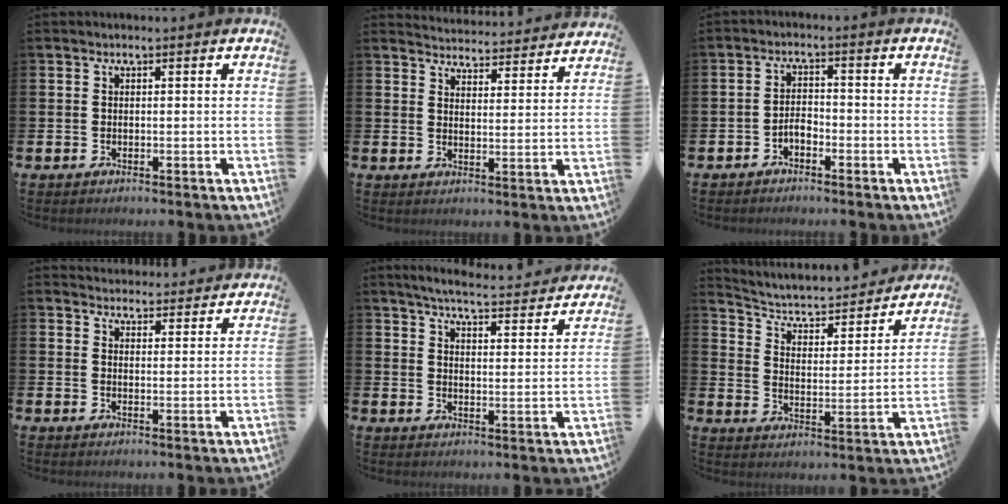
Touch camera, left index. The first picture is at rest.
{"total": 4.5, "force": [4.4, 0.5, -0.3], "torque": [-0.001, -0.042, 0.075]}
{"total": 2.2, "force": [-1.5, 1.0, 1.2], "torque": [-0.023, 0.008, -0.032]}
{"total": 3.9, "force": [3.8, 0.6, -0.2], "torque": [-0.005, -0.025, 0.069]}
{"total": 5.4, "force": [5.2, 0.2, 1.6], "torque": [-0.047, -0.040, 0.087]}
{"total": 4.7, "force": [4.1, 1.6, 1.5], "torque": [-0.060, -0.034, 0.062]}